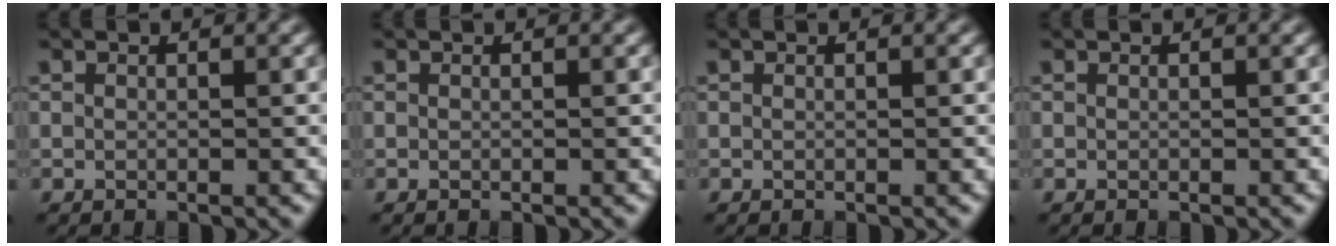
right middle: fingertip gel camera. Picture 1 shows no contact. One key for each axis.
{"total": 0.0}
{"total": 0.0}
{"total": 0.0}